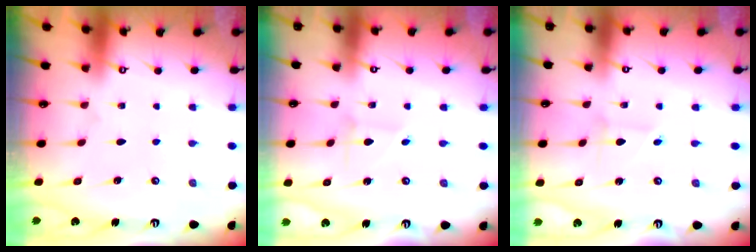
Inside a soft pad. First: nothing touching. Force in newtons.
{"total": 1.3, "press": 1.3, "slide": 0.1}
{"total": 1.8, "press": 1.8, "slide": 0.1}